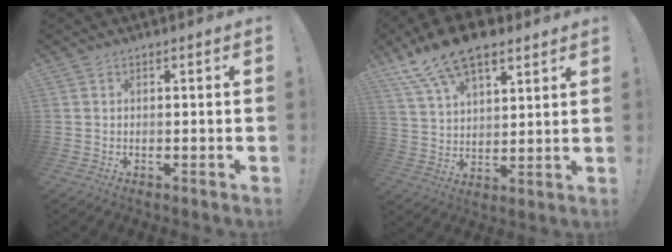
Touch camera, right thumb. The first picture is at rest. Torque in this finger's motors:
{"motor_torque": [1.75, 2.43, 0.96, 0.69, 0.50]}